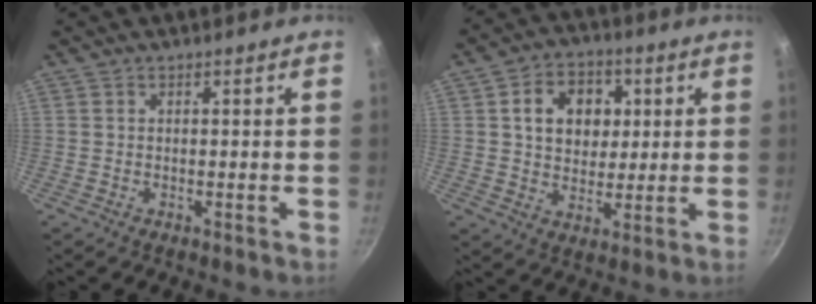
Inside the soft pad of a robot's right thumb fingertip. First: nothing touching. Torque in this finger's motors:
{"motor_torque": [-0.80, 1.84, 1.06, 0.21, 0.07]}